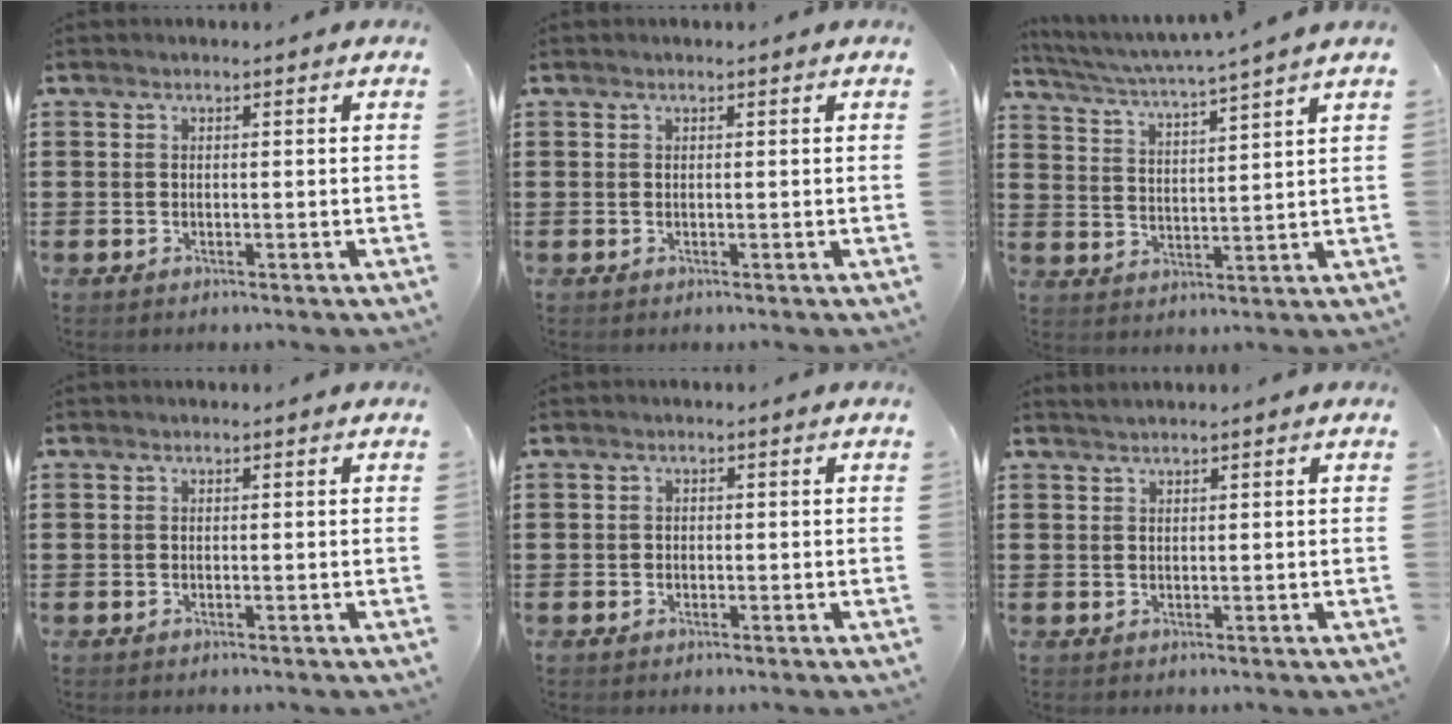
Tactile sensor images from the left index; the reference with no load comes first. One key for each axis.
{"total": 0.0}
{"total": 3.6, "fx": 3.2, "fy": -0.8, "fz": 1.5, "tx": -0.047, "ty": -0.028, "tz": 0.048}
{"total": 0.0}
{"total": 0.6, "fx": -0.1, "fy": 0.6, "fz": 0.1, "tx": -0.004, "ty": 0.004, "tz": -0.003}
{"total": 0.7, "fx": 0.7, "fy": -0.1, "fz": 0.3, "tx": -0.006, "ty": 0.000, "tz": 0.013}